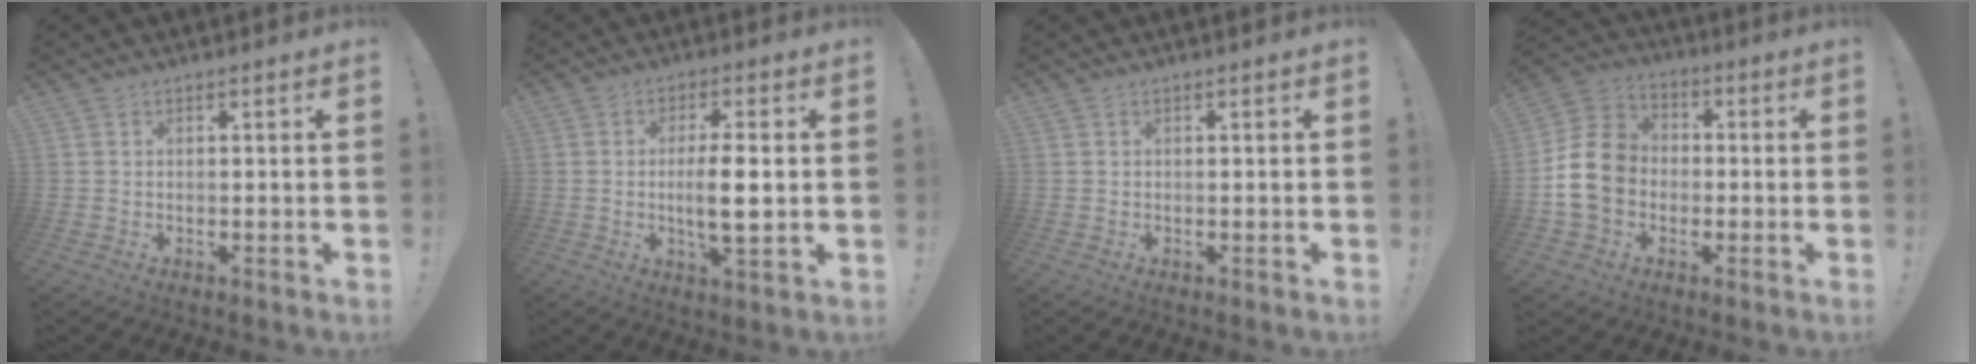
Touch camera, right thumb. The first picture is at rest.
{"total": 8.5, "force": [-0.7, 1.9, 8.2], "torque": [-0.153, -0.005, -0.019]}
{"total": 0.0}
{"total": 13.9, "force": [-1.5, 11.7, 7.3], "torque": [-0.128, 0.031, -0.018]}